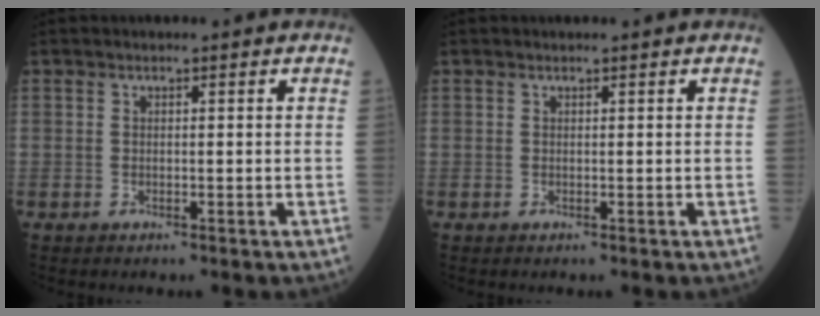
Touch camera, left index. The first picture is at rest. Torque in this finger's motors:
{"motor_torque": [0.05, -0.15, 0.00, -0.01]}